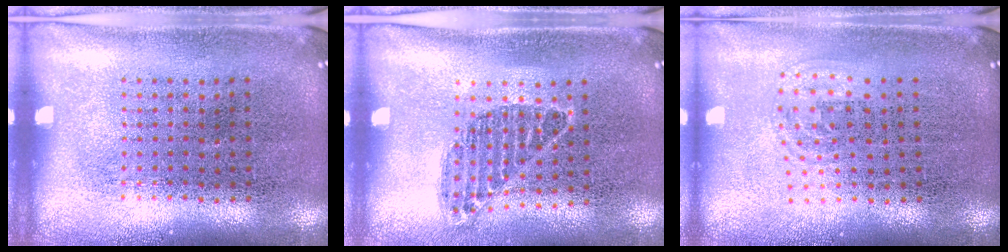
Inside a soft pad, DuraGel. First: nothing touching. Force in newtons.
{"total": 0.9, "press": 0.8, "slide": 0.5}
{"total": 1.0, "press": 0.7, "slide": 0.7}